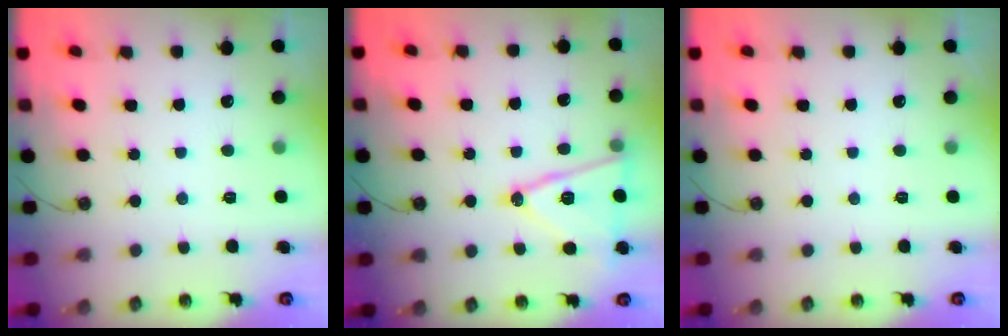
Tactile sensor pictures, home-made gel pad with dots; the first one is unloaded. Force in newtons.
{"total": 14.6, "press": 14.2, "slide": 3.4}
{"total": 0.0}